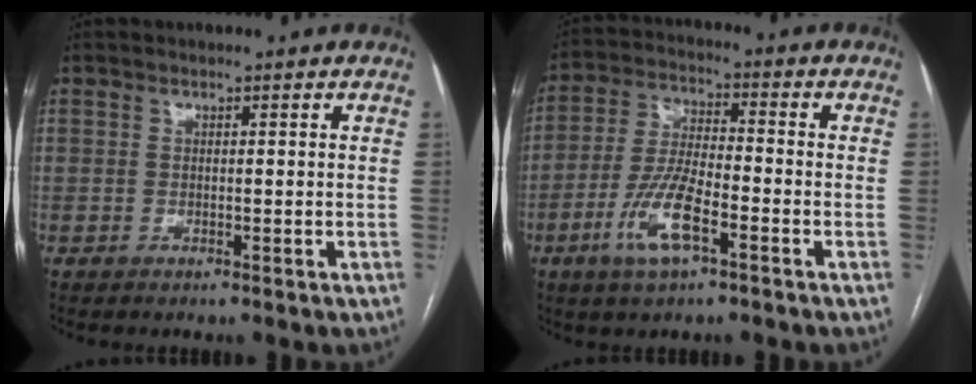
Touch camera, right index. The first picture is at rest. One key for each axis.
{"total": 9.6, "fx": -4.4, "fy": 2.2, "fz": 8.3, "tx": -0.173, "ty": -0.006, "tz": -0.084}